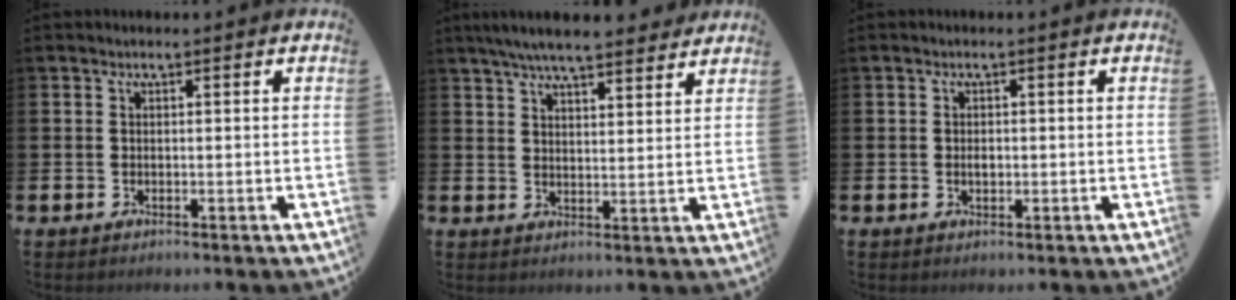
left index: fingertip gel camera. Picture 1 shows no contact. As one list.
[{"total": 6.4, "force": [6.0, 0.7, 1.9], "torque": [-0.053, -0.022, 0.109]}, {"total": 1.1, "force": [0.0, 0.7, 0.8], "torque": [-0.010, 0.002, -0.004]}]